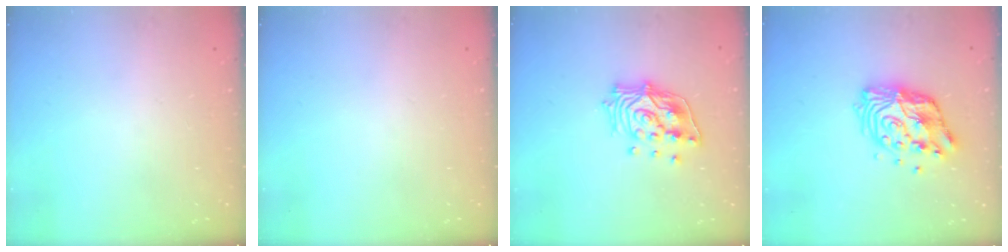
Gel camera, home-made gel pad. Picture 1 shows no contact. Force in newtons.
{"total": 0.0}
{"total": 14.9, "press": 14.8, "slide": 2.2}
{"total": 13.3, "press": 13.2, "slide": 1.1}